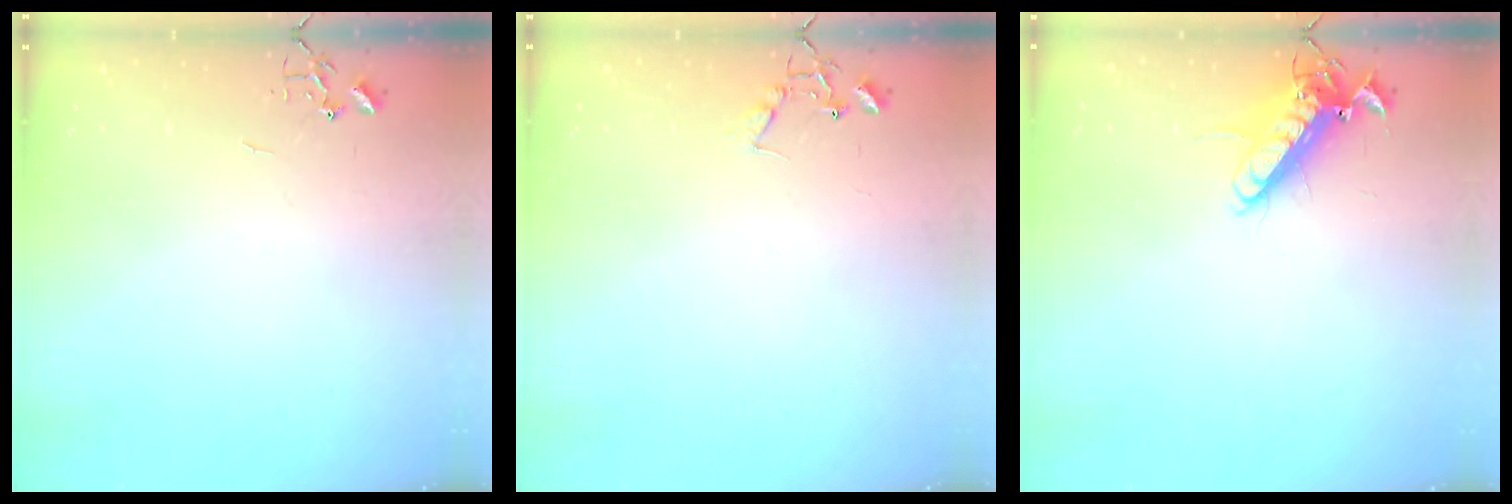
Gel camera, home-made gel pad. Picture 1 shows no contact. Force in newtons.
{"total": 7.5, "press": 7.5, "slide": 0.4}
{"total": 12.6, "press": 12.4, "slide": 2.4}